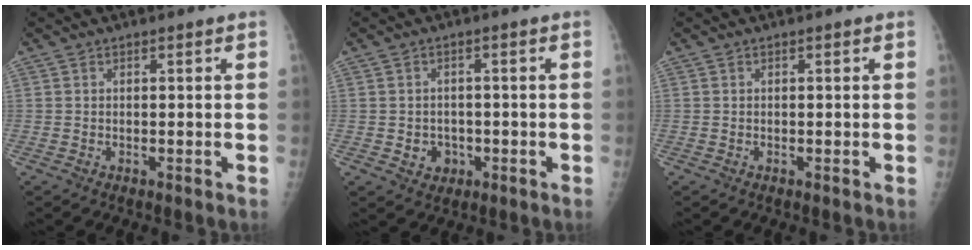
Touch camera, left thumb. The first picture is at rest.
{"total": 3.7, "force": [-1.0, 3.3, 1.4], "torque": [-0.002, 0.006, -0.009]}
{"total": 0.0}